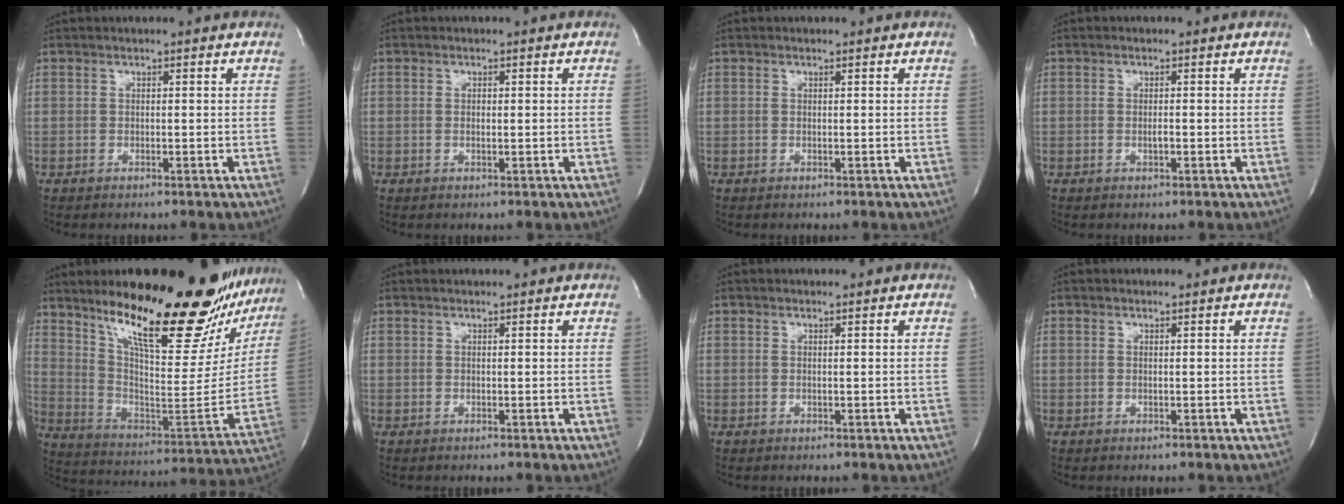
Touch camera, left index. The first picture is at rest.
{"total": 1.0, "force": [0.0, 0.3, 0.9], "torque": [-0.021, -0.001, 0.003]}
{"total": 0.0}
{"total": 0.9, "force": [-0.2, 0.2, 0.9], "torque": [-0.020, 0.000, -0.003]}
{"total": 30.3, "force": [23.0, 6.8, 18.5], "torque": [-0.289, -0.055, 0.326]}
{"total": 1.6, "force": [1.6, 0.2, 0.1], "torque": [-0.006, 0.017, 0.025]}
{"total": 0.0}
{"total": 0.0}